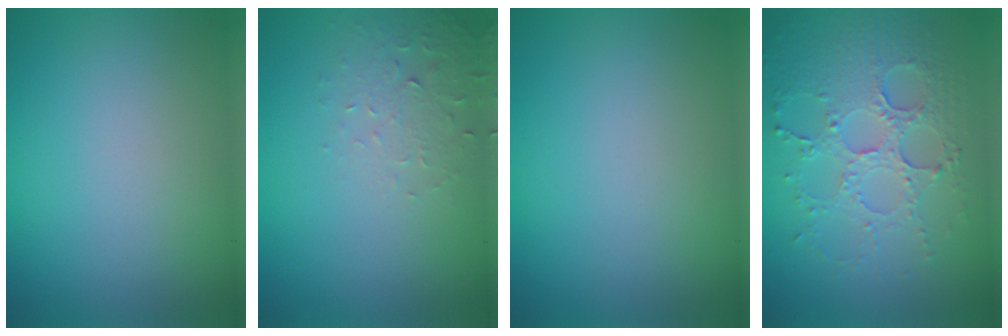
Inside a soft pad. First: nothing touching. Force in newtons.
{"total": 2.2, "press": 2.2, "slide": 0.4}
{"total": 0.0}
{"total": 5.4, "press": 3.8, "slide": 3.9}